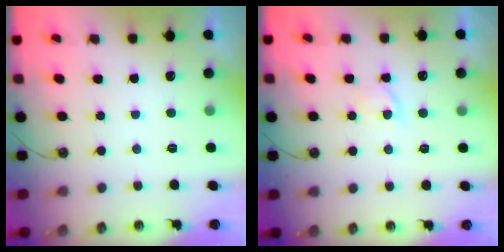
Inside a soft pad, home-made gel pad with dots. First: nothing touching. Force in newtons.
{"total": 2.1, "press": 2.1, "slide": 0.4}